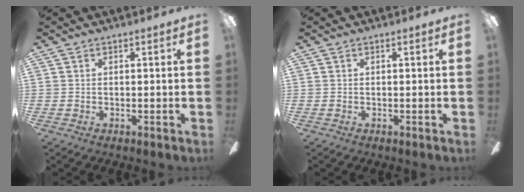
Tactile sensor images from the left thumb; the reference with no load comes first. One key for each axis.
{"total": 0.0}